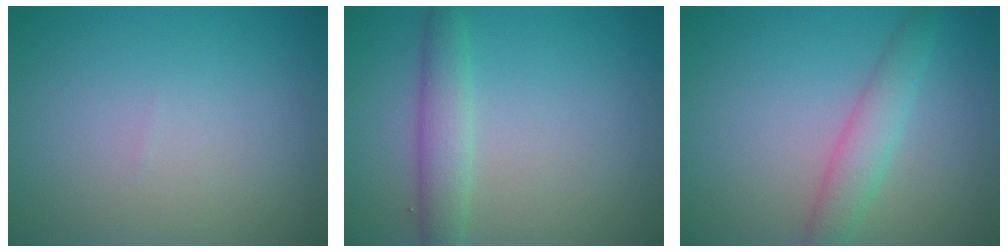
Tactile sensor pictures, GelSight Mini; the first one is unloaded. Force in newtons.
{"total": 2.8, "press": 2.8, "slide": 0.1}
{"total": 3.0, "press": 3.0, "slide": 0.1}